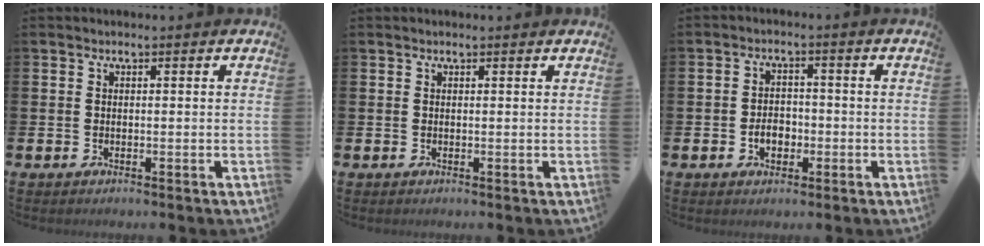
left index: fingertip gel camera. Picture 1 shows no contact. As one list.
[{"total": 0.0}, {"total": 3.2, "force": [-1.1, 2.3, 1.9], "torque": [-0.030, 0.000, -0.025]}]